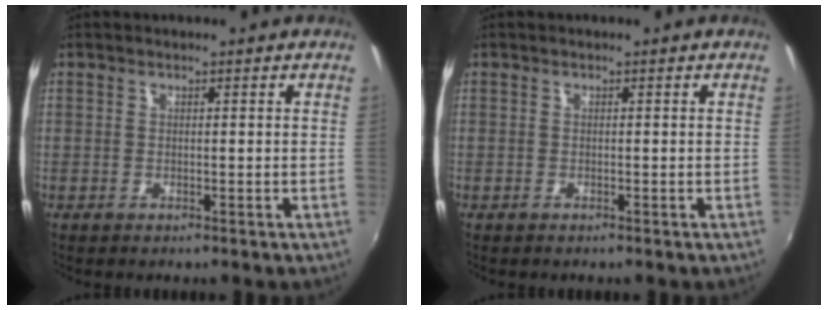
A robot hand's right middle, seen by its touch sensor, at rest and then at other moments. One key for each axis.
{"total": 0.0}